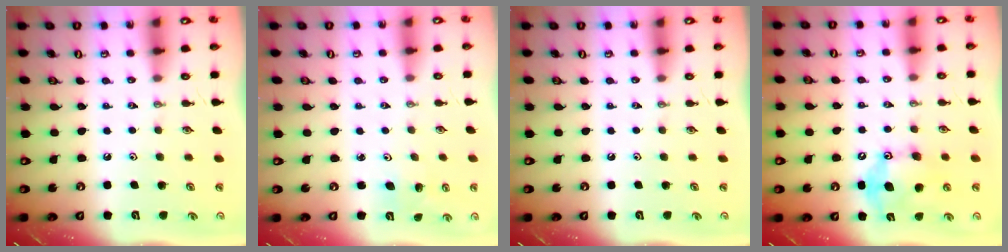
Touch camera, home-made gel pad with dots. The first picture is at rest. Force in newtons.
{"total": 2.1, "press": 2.1, "slide": 0.2}
{"total": 0.0}
{"total": 12.8, "press": 12.8, "slide": 0.2}